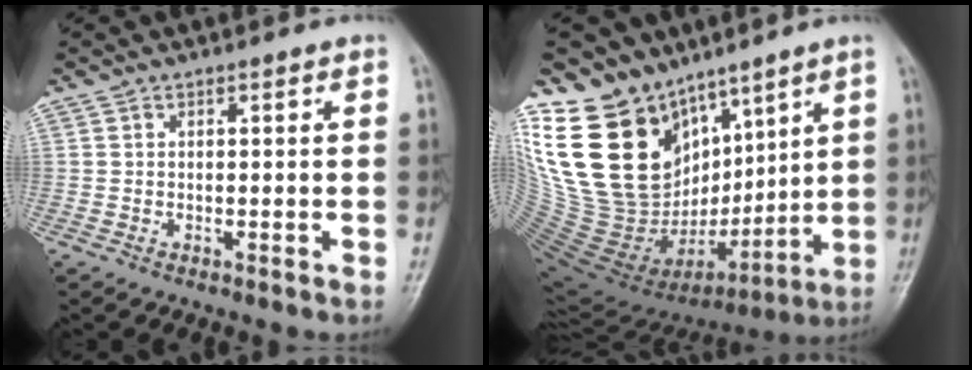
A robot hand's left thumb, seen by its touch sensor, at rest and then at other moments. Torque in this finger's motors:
{"motor_torque": [2.17, 1.70, 1.29, -1.48, 0.90]}